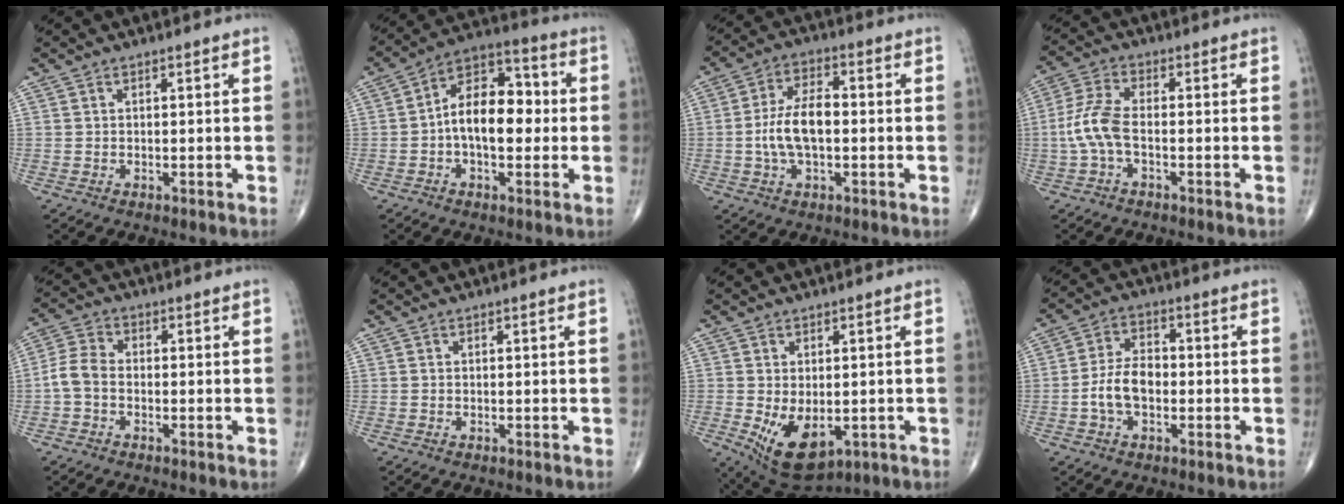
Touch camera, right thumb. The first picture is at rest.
{"total": 13.3, "force": [-0.5, 7.7, 10.9], "torque": [-0.153, 0.036, -0.018]}
{"total": 9.4, "force": [-0.9, 4.8, 8.1], "torque": [-0.158, 0.019, -0.022]}
{"total": 6.9, "force": [-1.5, 3.0, 6.0], "torque": [-0.148, 0.019, -0.035]}
{"total": 4.9, "force": [-1.2, 3.3, 3.5], "torque": [-0.071, 0.015, -0.036]}
{"total": 0.0}
{"total": 9.8, "force": [-2.1, 5.7, 7.8], "torque": [-0.120, -0.015, -0.013]}
{"total": 7.5, "force": [-1.6, 4.5, 5.7], "torque": [-0.104, 0.022, -0.037]}